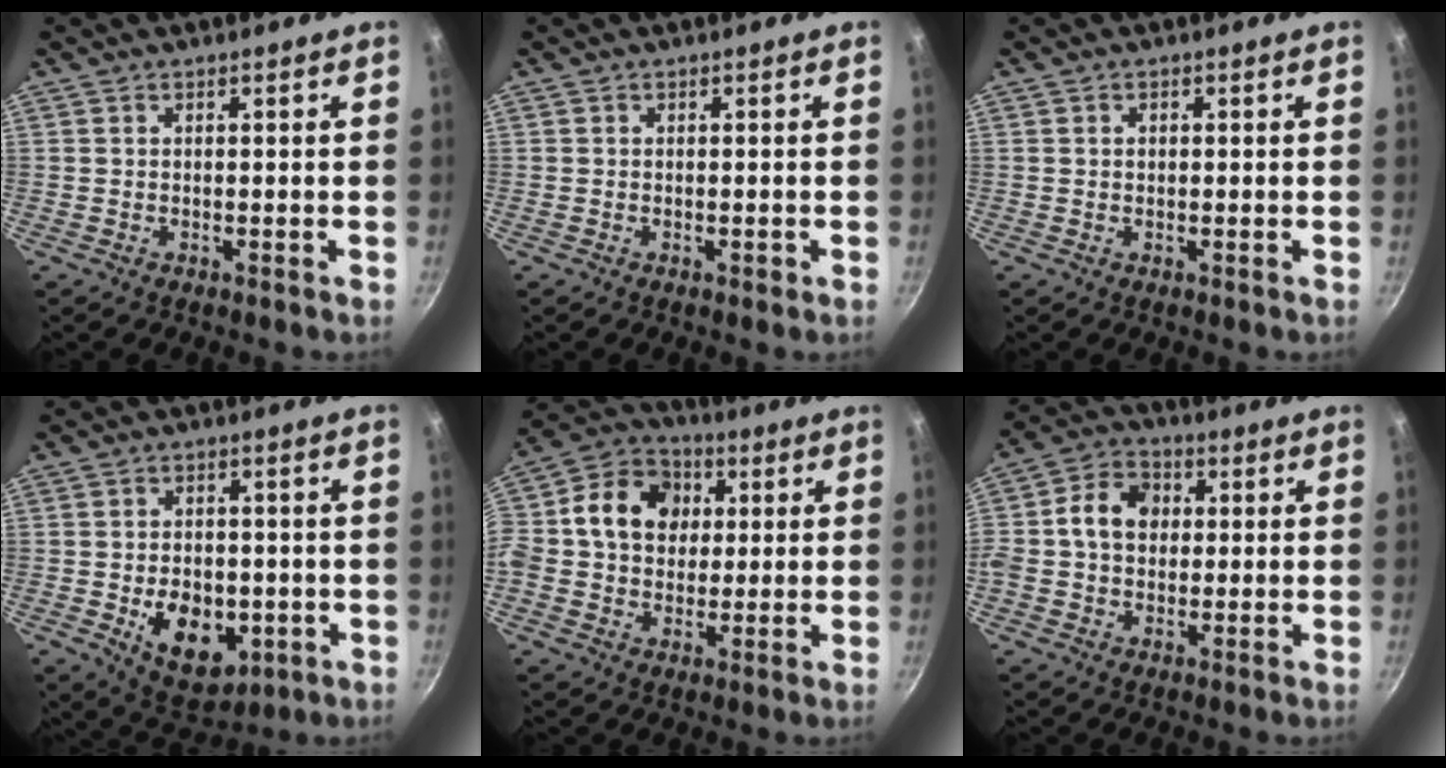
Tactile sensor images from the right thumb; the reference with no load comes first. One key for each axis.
{"total": 0.8, "fx": -0.3, "fy": 0.4, "fz": 0.6, "tx": -0.007, "ty": 0.002, "tz": -0.005}
{"total": 0.8, "fx": 0.1, "fy": 0.6, "fz": 0.5, "tx": -0.007, "ty": 0.004, "tz": 0.004}
{"total": 12.4, "fx": -3.0, "fy": 8.4, "fz": 8.7, "tx": -0.095, "ty": -0.001, "tz": -0.029}
{"total": 15.8, "fx": 2.4, "fy": 12.8, "fz": 9.0, "tx": -0.140, "ty": 0.025, "tz": 0.022}
{"total": 9.4, "fx": 0.9, "fy": 7.5, "fz": 5.5, "tx": -0.072, "ty": 0.019, "tz": -0.005}